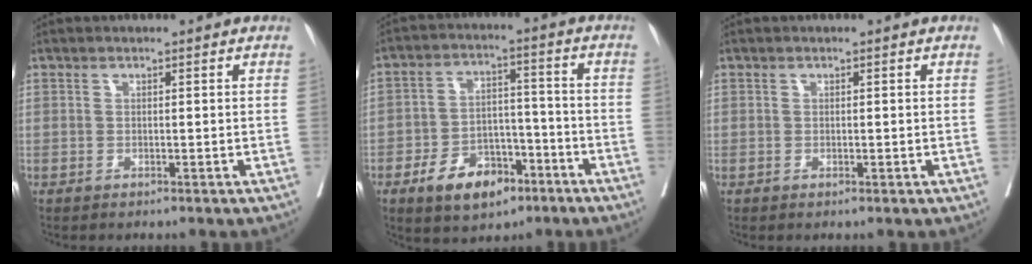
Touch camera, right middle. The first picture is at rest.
{"total": 9.8, "force": [-5.7, 5.4, 6.0], "torque": [-0.095, 0.011, -0.091]}
{"total": 0.0}